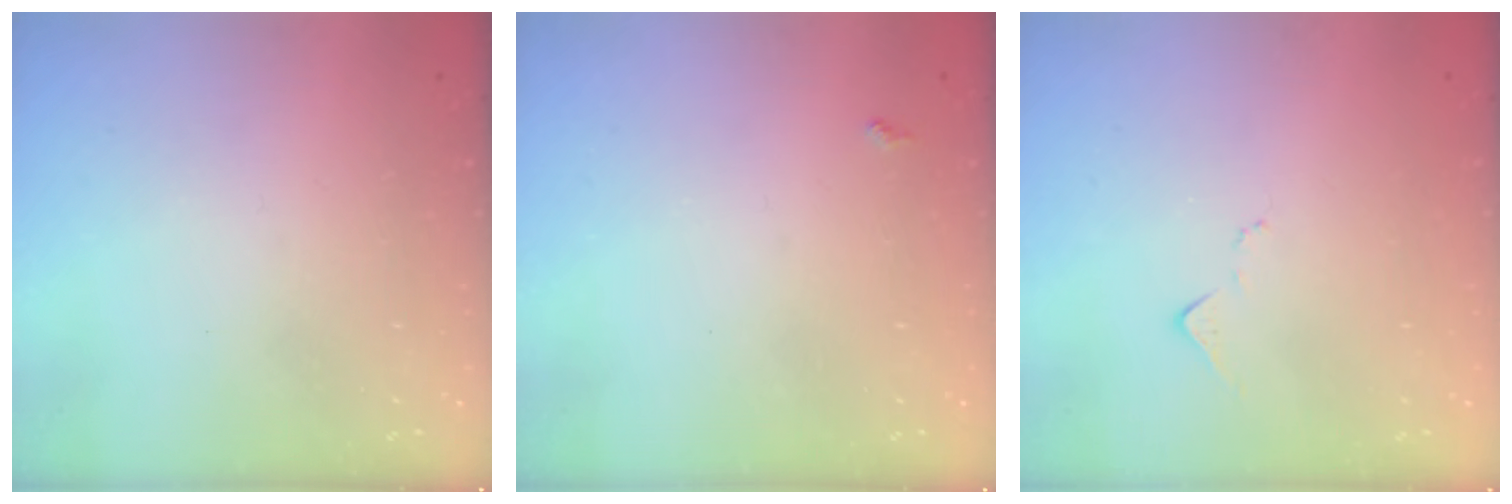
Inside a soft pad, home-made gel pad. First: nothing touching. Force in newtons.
{"total": 3.7, "press": 3.7, "slide": 0.5}
{"total": 7.5, "press": 7.4, "slide": 0.8}